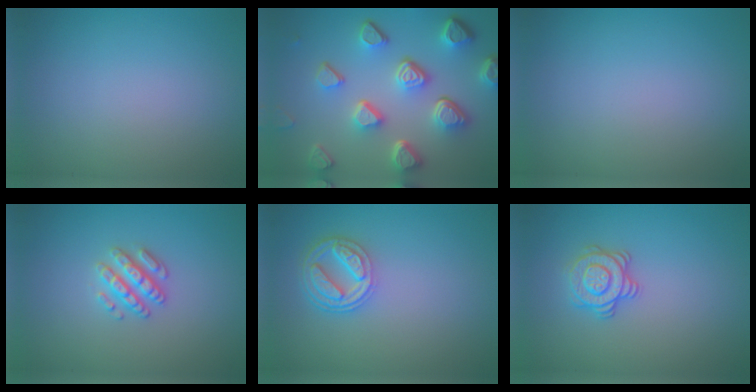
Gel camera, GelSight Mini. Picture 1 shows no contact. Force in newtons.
{"total": 7.7, "press": 5.7, "slide": 5.2}
{"total": 0.0}
{"total": 2.8, "press": 2.6, "slide": 0.9}
{"total": 4.5, "press": 3.5, "slide": 2.9}
{"total": 2.8, "press": 2.7, "slide": 0.7}